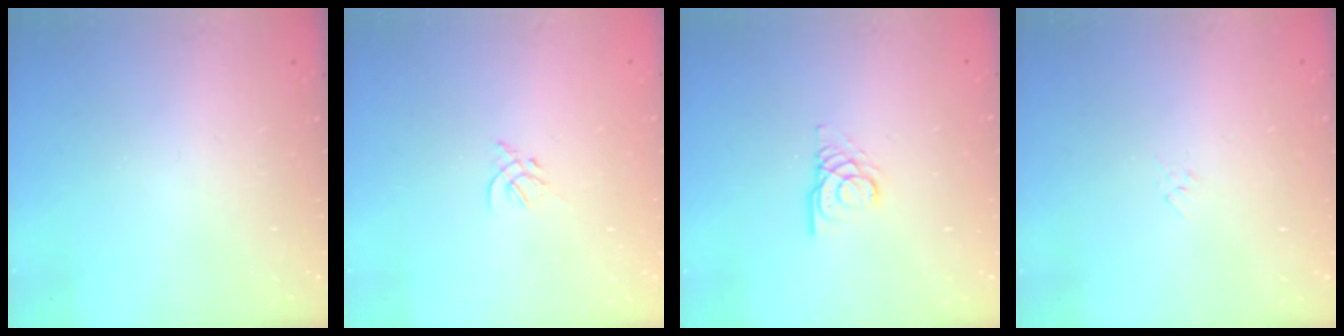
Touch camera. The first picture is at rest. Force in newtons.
{"total": 3.2, "press": 3.1, "slide": 0.7}
{"total": 4.1, "press": 4.1, "slide": 0.4}
{"total": 2.9, "press": 2.9, "slide": 0.6}